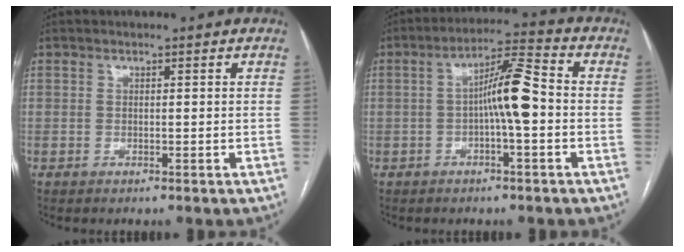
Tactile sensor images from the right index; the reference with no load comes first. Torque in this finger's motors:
{"motor_torque": [0.71, 0.33, 0.28, 0.15]}